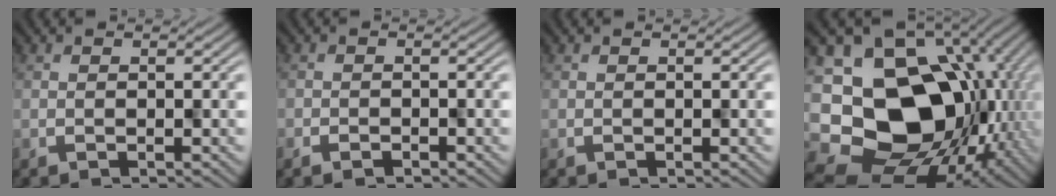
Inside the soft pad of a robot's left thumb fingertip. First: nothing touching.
{"total": 1.5, "force": [-1.1, 0.7, 0.6], "torque": [-0.009, -0.001, -0.017]}
{"total": 0.0}
{"total": 19.1, "force": [-2.5, 15.4, 10.9], "torque": [-0.222, -0.027, -0.029]}